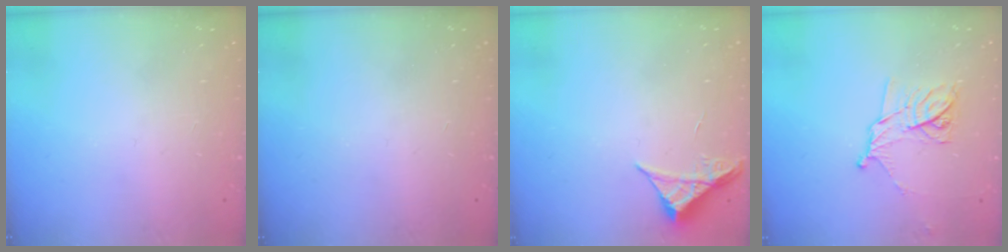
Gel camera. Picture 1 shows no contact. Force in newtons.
{"total": 0.0}
{"total": 4.1, "press": 4.1, "slide": 0.5}
{"total": 11.3, "press": 11.3, "slide": 0.7}